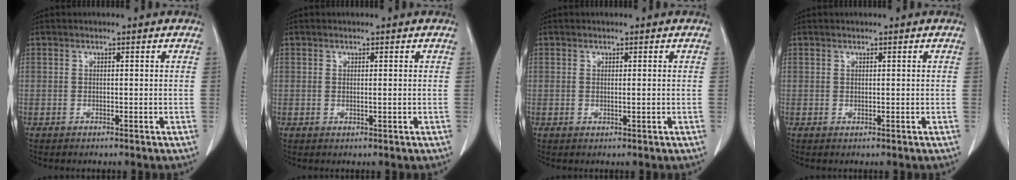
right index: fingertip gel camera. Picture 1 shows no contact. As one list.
[{"total": 0.7, "force": [0.0, 0.1, 0.7], "torque": [-0.019, -0.003, 0.001]}, {"total": 1.0, "force": [0.0, 0.2, 1.0], "torque": [-0.023, -0.003, 0.001]}, {"total": 0.0}]